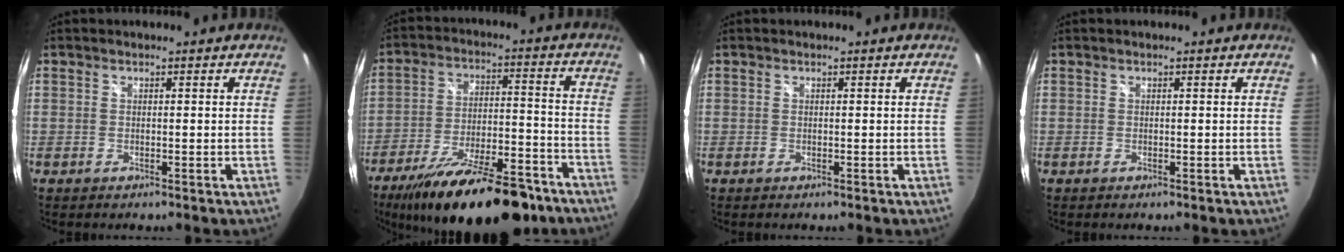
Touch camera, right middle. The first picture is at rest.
{"total": 23.6, "force": [-17.9, 7.4, 13.4], "torque": [-0.232, -0.026, -0.260]}
{"total": 0.0}
{"total": 0.0}